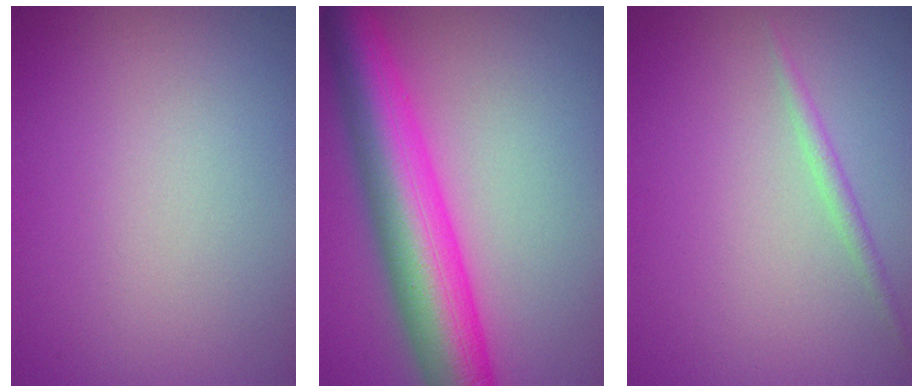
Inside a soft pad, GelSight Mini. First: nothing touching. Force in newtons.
{"total": 9.7, "press": 9.7, "slide": 0.2}
{"total": 1.1, "press": 1.1, "slide": 0.0}